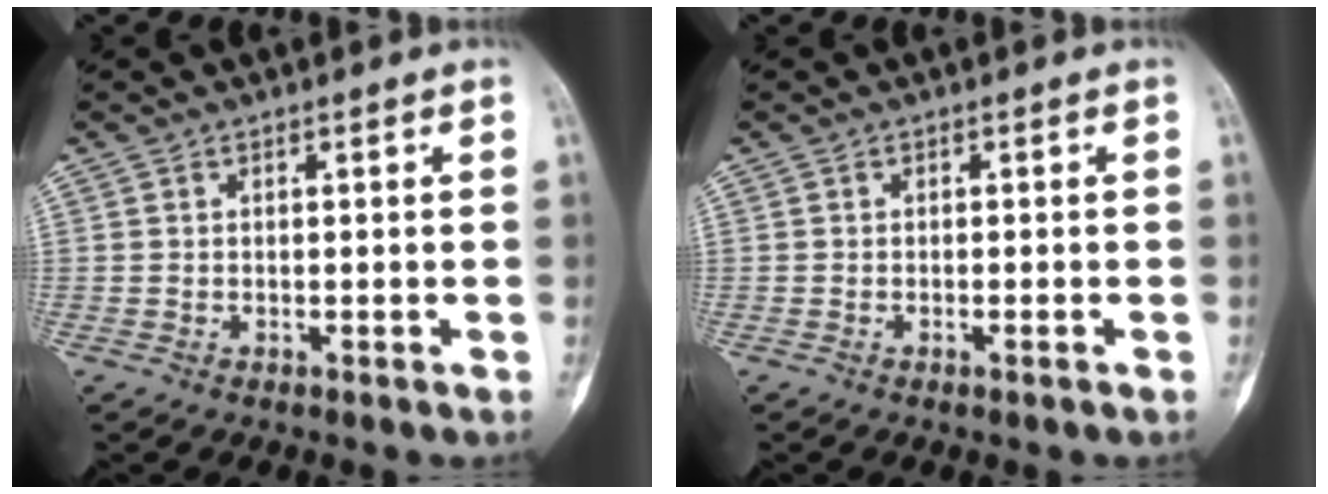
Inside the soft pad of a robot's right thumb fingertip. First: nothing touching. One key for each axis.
{"total": 0.8, "fx": -0.4, "fy": 0.1, "fz": 0.6, "tx": -0.012, "ty": 0.001, "tz": -0.006}